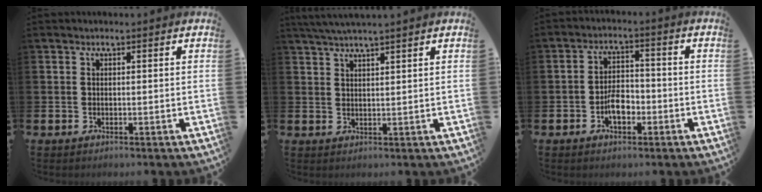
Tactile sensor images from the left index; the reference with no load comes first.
{"total": 3.1, "force": [2.9, -0.4, 1.0], "torque": [-0.030, -0.003, 0.055]}
{"total": 4.0, "force": [-1.6, 2.2, 2.9], "torque": [-0.047, 0.006, -0.030]}